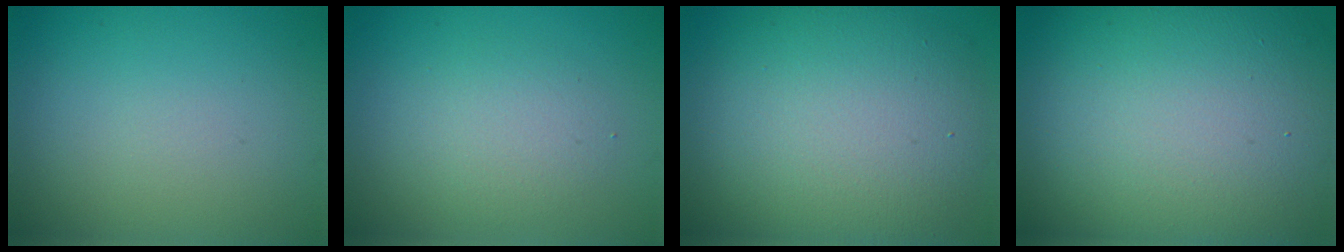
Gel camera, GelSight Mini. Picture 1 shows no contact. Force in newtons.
{"total": 2.6, "press": 2.6, "slide": 0.2}
{"total": 11.5, "press": 11.4, "slide": 0.6}
{"total": 18.9, "press": 18.8, "slide": 1.2}